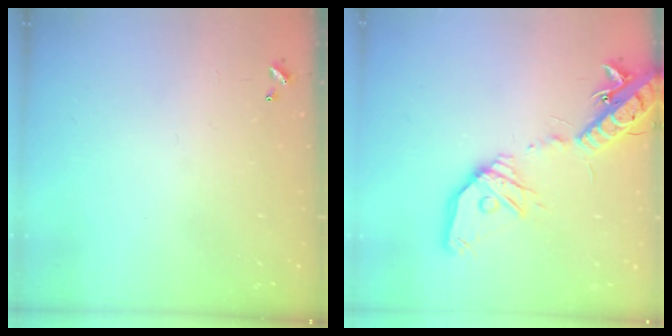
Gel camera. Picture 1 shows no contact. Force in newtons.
{"total": 20.1, "press": 19.7, "slide": 3.9}